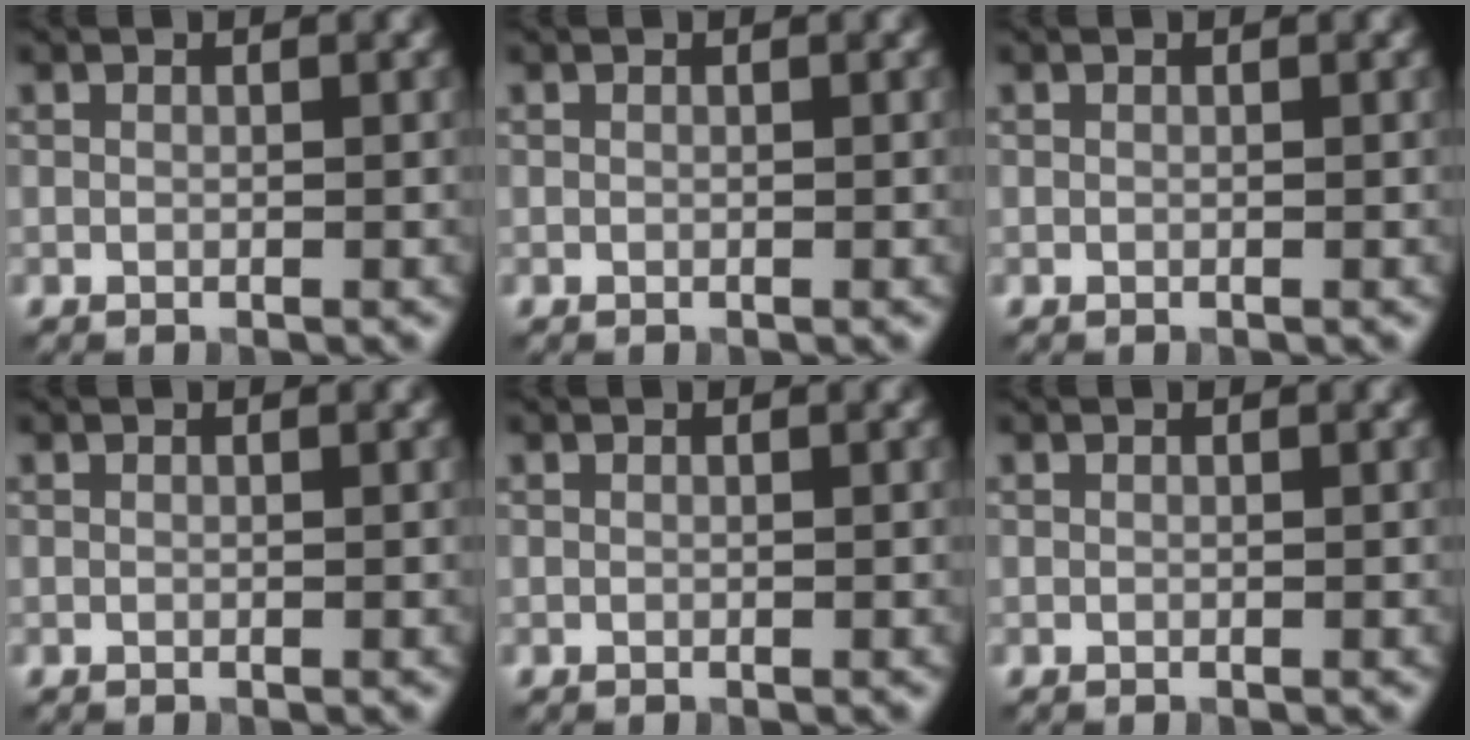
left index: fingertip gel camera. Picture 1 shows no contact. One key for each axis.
{"total": 0.0}
{"total": 0.0}
{"total": 0.0}
{"total": 0.0}
{"total": 0.0}